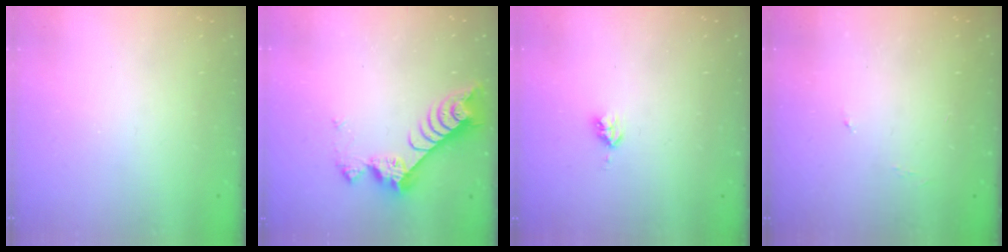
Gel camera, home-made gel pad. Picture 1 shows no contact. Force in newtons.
{"total": 7.4, "press": 7.3, "slide": 1.0}
{"total": 3.7, "press": 3.7, "slide": 0.5}
{"total": 3.1, "press": 3.1, "slide": 0.5}